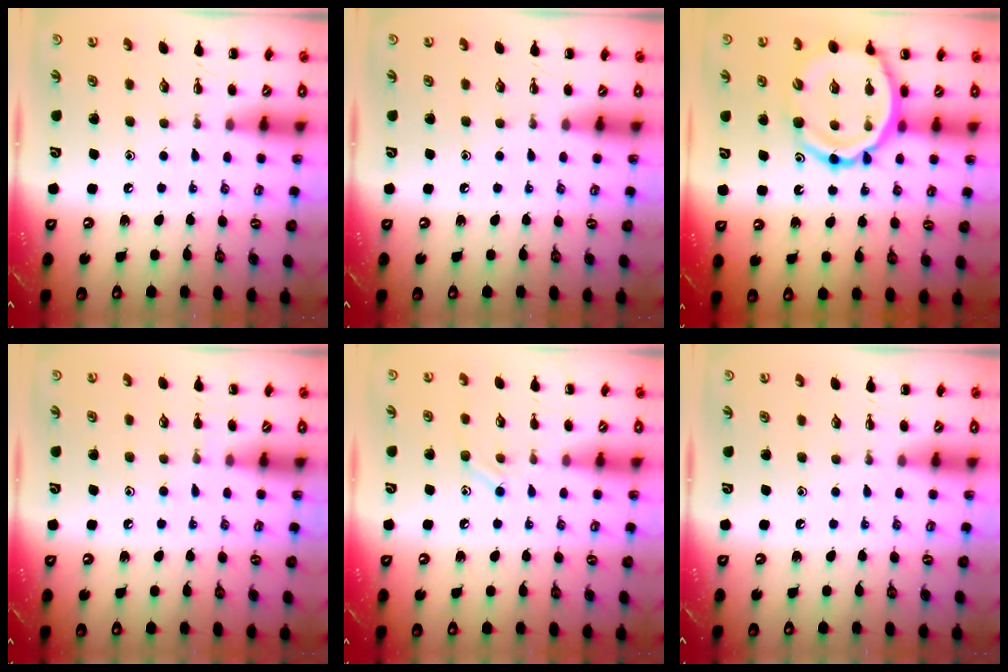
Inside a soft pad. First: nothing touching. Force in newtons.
{"total": 0.0}
{"total": 16.2, "press": 15.9, "slide": 3.5}
{"total": 5.0, "press": 4.8, "slide": 1.6}
{"total": 7.9, "press": 7.8, "slide": 1.6}
{"total": 0.0}